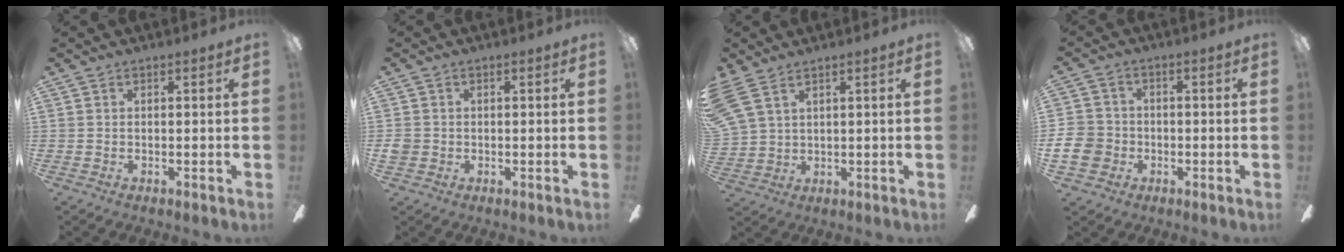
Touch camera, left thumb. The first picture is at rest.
{"total": 2.3, "force": [-0.2, 2.2, 0.7], "torque": [-0.013, 0.001, -0.001]}
{"total": 5.8, "force": [4.2, 2.8, 3.0], "torque": [-0.075, -0.010, 0.083]}
{"total": 7.9, "force": [-1.8, 7.0, 3.2], "torque": [-0.085, 0.018, -0.035]}